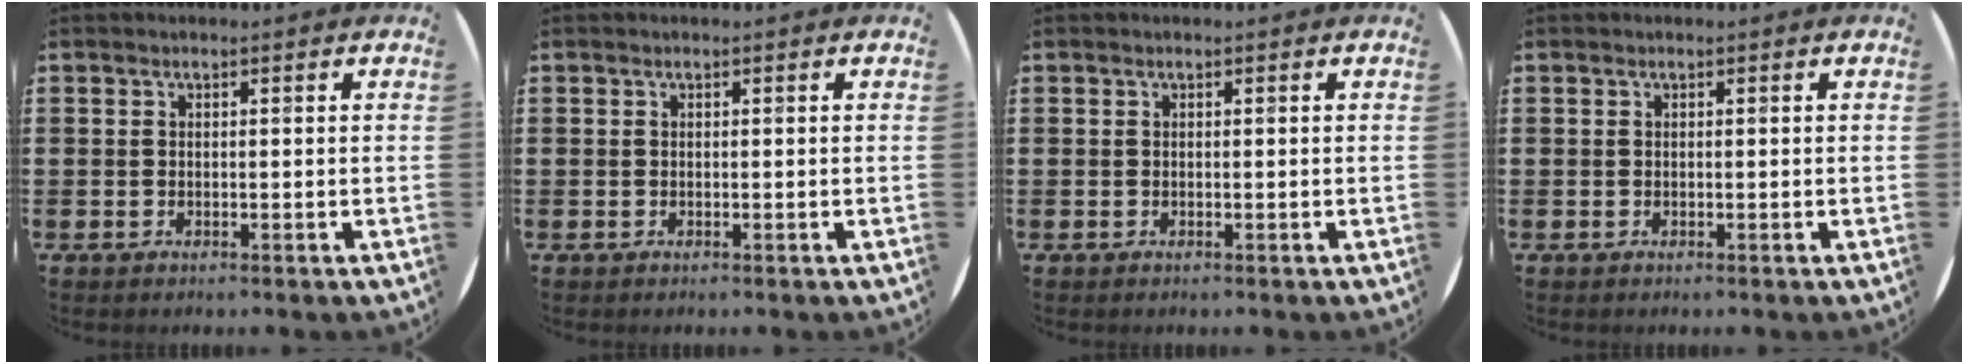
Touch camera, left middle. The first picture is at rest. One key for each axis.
{"total": 0.0}
{"total": 0.0}
{"total": 0.0}